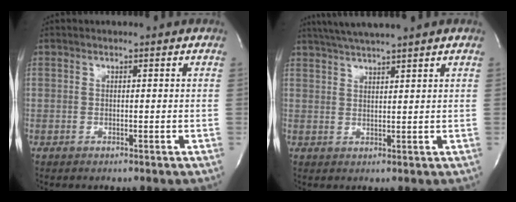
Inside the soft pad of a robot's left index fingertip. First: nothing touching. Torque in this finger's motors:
{"motor_torque": [0.20, -0.15, 0.21, 0.06]}